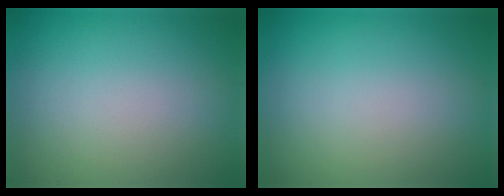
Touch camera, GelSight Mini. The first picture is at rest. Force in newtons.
{"total": 0.0}